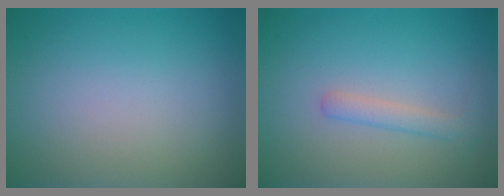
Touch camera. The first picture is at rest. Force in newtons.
{"total": 1.6, "press": 1.6, "slide": 0.0}